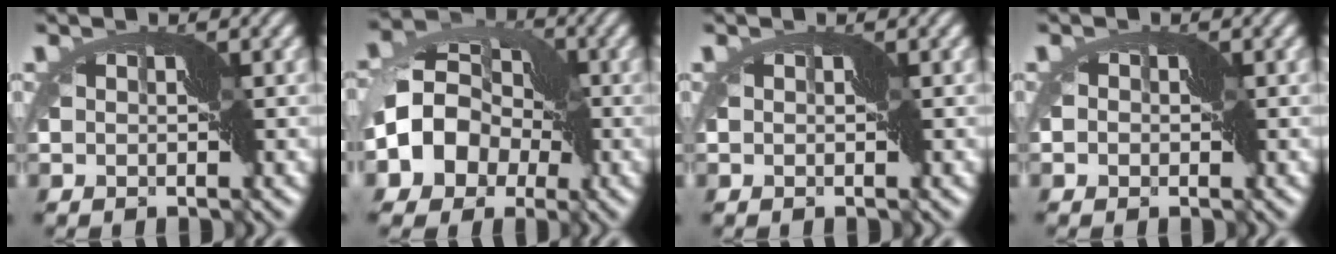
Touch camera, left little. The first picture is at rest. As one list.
[{"total": 9.2, "force": [-1.8, 6.8, 5.8], "torque": [-0.099, -0.004, -0.055]}, {"total": 0.0}, {"total": 1.0, "force": [-0.4, 0.8, 0.4], "torque": [-0.001, 0.006, -0.012]}]